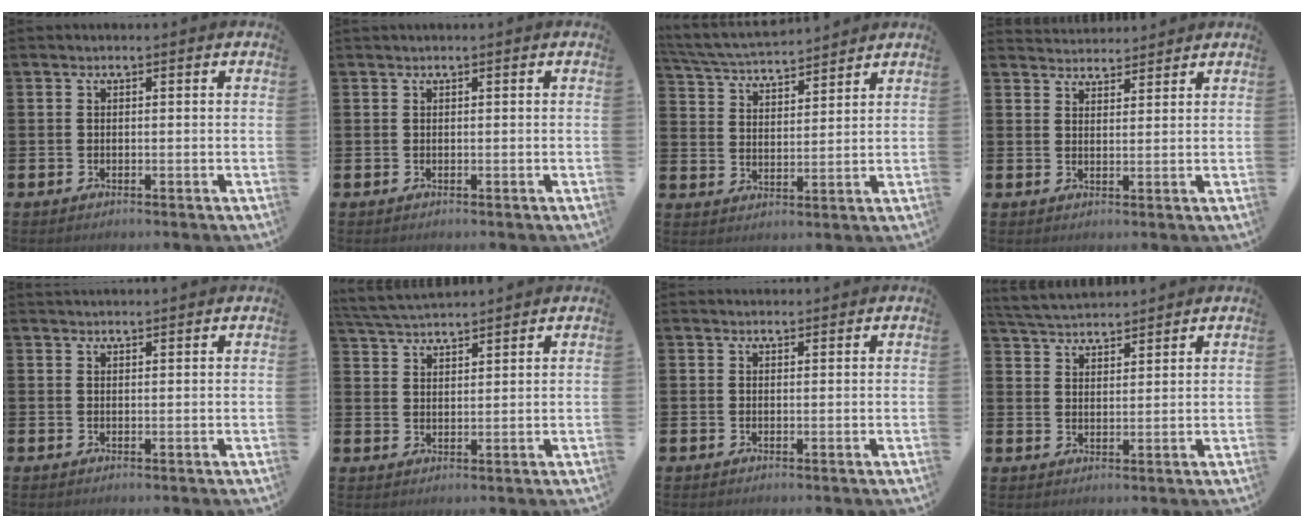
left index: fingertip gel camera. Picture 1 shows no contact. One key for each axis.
{"total": 0.0}
{"total": 5.1, "fx": 5.0, "fy": 0.6, "fz": 0.7, "tx": -0.035, "ty": -0.033, "tz": 0.088}
{"total": 3.2, "fx": 3.1, "fy": 0.7, "fz": -0.2, "tx": 0.002, "ty": -0.014, "tz": 0.056}
{"total": 1.4, "fx": 1.4, "fy": 0.0, "fz": 0.1, "tx": 0.006, "ty": -0.005, "tz": 0.024}
{"total": 4.1, "fx": 4.0, "fy": 0.3, "fz": 0.3, "tx": -0.021, "ty": -0.019, "tz": 0.073}
{"total": 1.0, "fx": 1.0, "fy": 0.2, "fz": 0.1, "tx": 0.011, "ty": -0.003, "tz": 0.016}
{"total": 4.2, "fx": 4.2, "fy": 0.6, "fz": 0.2, "tx": -0.020, "ty": -0.021, "tz": 0.076}